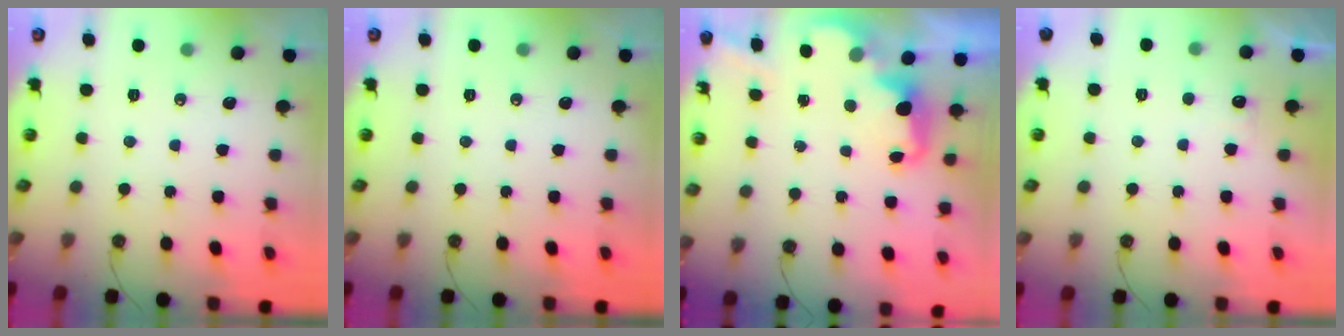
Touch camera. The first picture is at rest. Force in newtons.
{"total": 0.0}
{"total": 2.4, "press": 2.3, "slide": 0.7}
{"total": 2.1, "press": 1.9, "slide": 0.9}